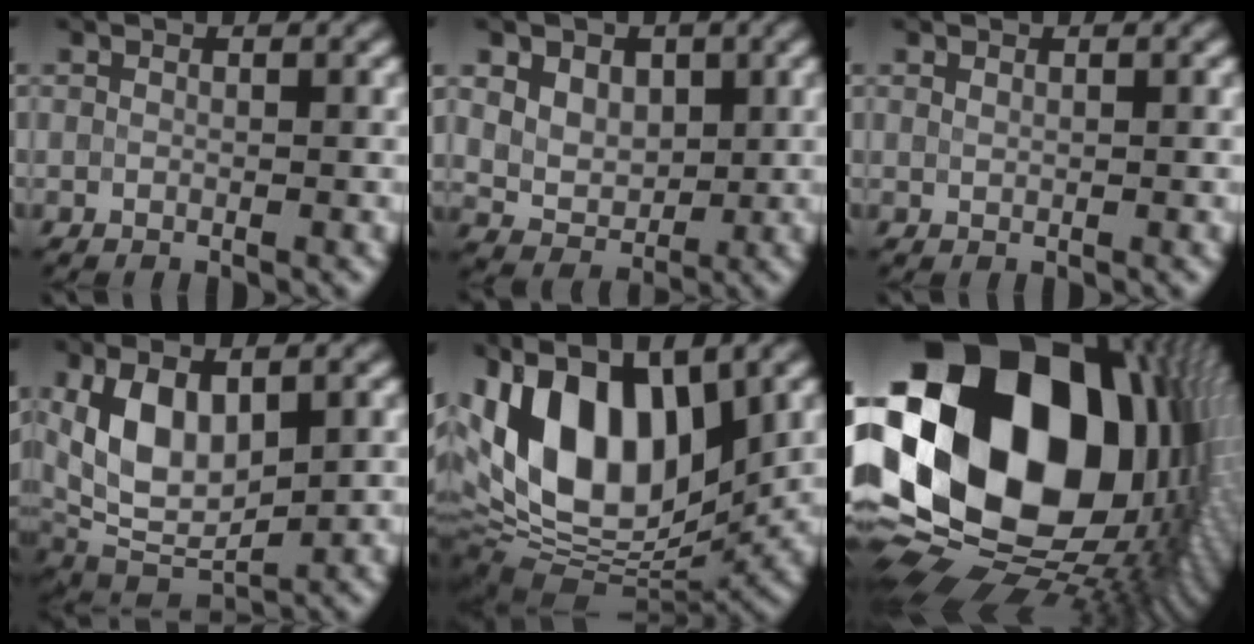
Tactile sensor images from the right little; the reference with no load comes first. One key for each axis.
{"total": 6.8, "fx": 2.8, "fy": 5.1, "fz": 3.6, "tx": -0.057, "ty": 0.021, "tz": 0.043}
{"total": 0.6, "fx": 0.4, "fy": 0.3, "fz": 0.4, "tx": -0.005, "ty": 0.000, "tz": 0.007}
{"total": 9.6, "fx": 1.5, "fy": 5.2, "fz": 8.0, "tx": -0.157, "ty": 0.000, "tz": 0.027}
{"total": 14.0, "fx": 2.4, "fy": 7.6, "fz": 11.5, "tx": -0.217, "ty": 0.006, "tz": 0.034}
{"total": 23.0, "fx": 3.8, "fy": 15.6, "fz": 16.4, "tx": -0.320, "ty": -0.022, "tz": 0.084}